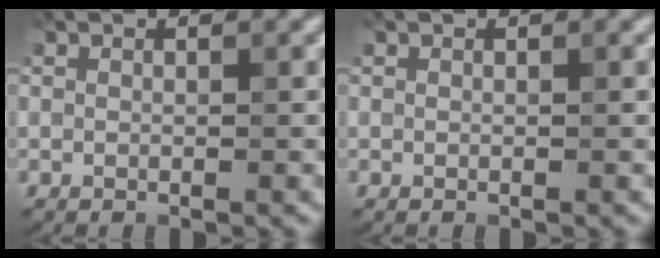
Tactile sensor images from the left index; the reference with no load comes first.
{"total": 0.0}